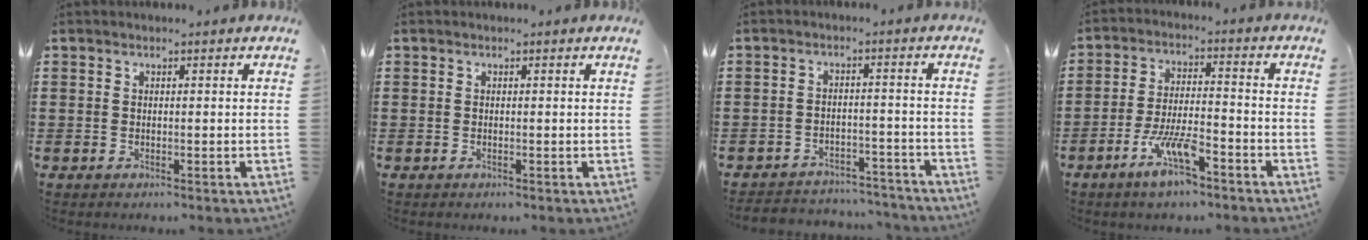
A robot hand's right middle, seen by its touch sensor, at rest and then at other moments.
{"total": 0.0}
{"total": 3.7, "force": [-3.6, 0.5, -0.1], "torque": [-0.005, 0.004, -0.078]}
{"total": 8.1, "force": [-5.0, 2.1, 6.0], "torque": [-0.129, -0.003, -0.093]}